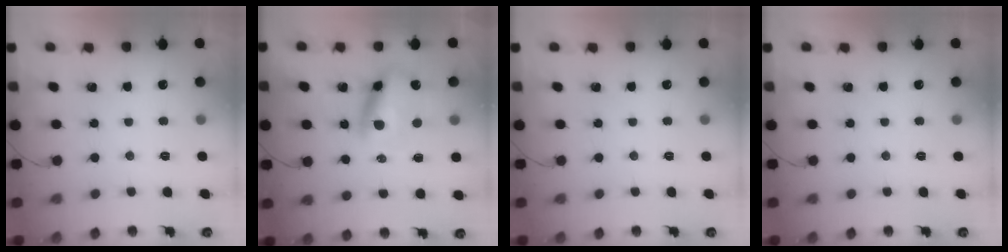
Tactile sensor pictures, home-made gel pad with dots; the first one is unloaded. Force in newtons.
{"total": 8.9, "press": 8.5, "slide": 2.5}
{"total": 0.0}
{"total": 0.0}